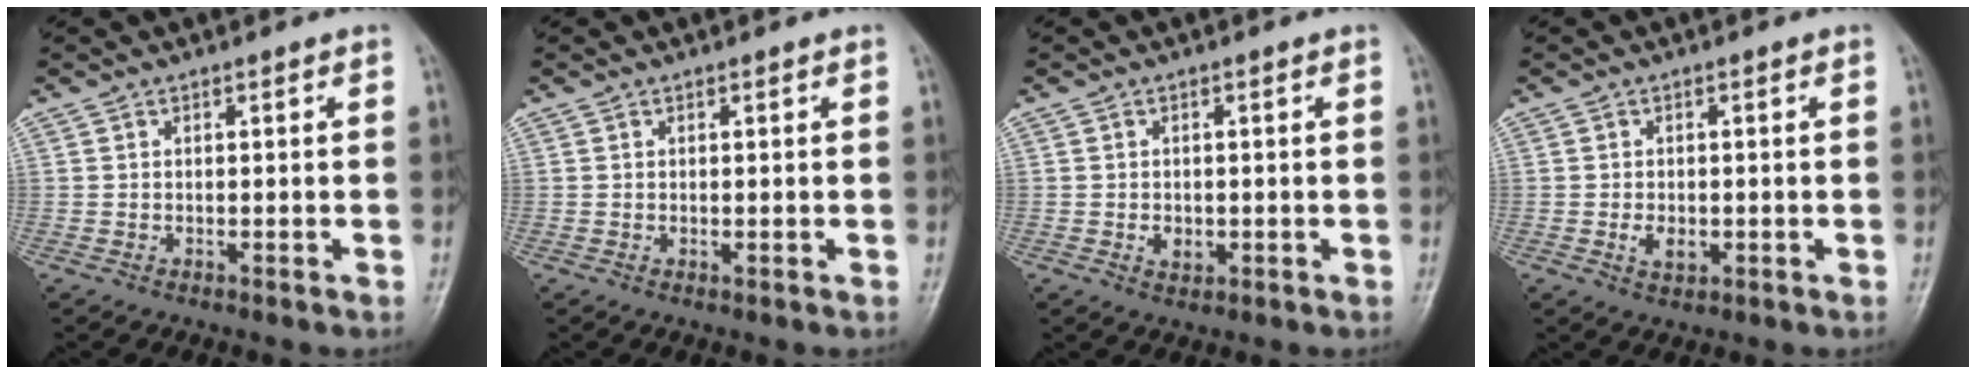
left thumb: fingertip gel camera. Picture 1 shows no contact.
{"total": 0.6, "force": [0.2, 0.2, 0.5], "torque": [-0.007, 0.001, 0.004]}
{"total": 2.2, "force": [-0.4, 1.7, 1.4], "torque": [-0.016, -0.001, -0.002]}
{"total": 2.8, "force": [-0.6, 1.9, 2.1], "torque": [-0.033, -0.002, -0.007]}